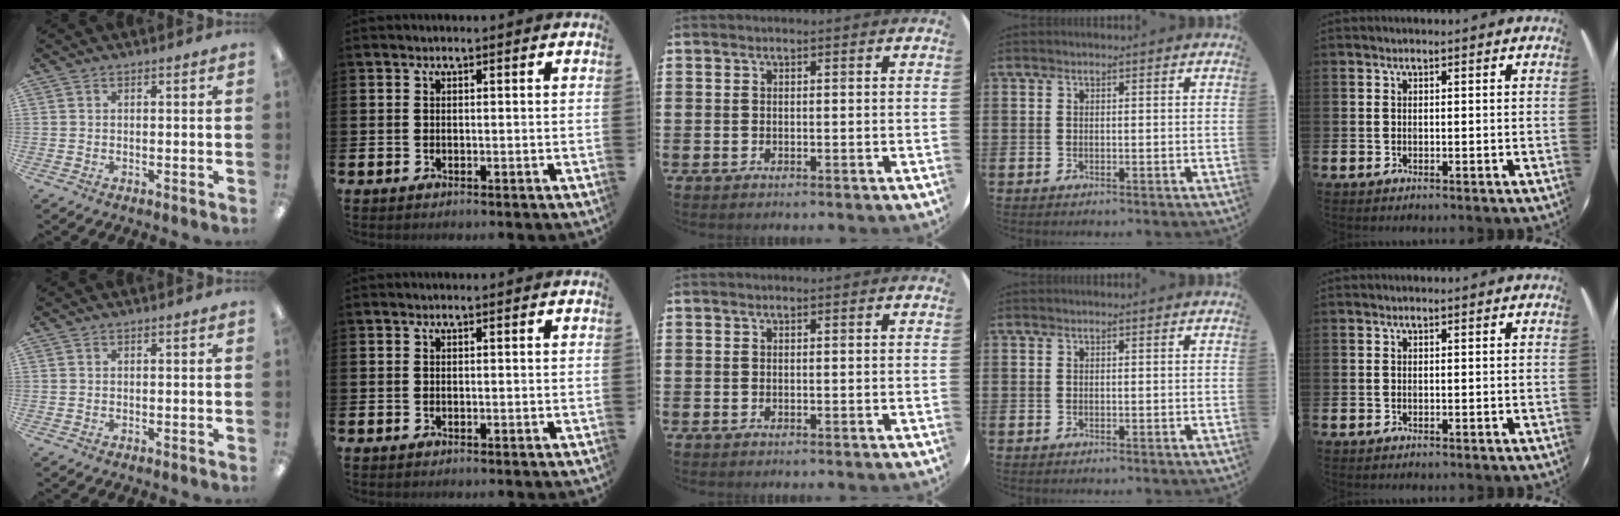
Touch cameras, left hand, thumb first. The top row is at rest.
{}